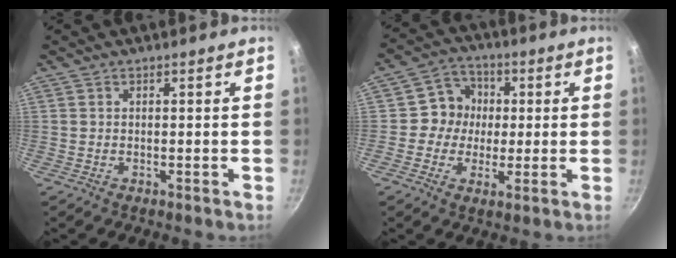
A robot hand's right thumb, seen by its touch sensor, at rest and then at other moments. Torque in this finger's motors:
{"motor_torque": [-0.41, 0.22, -0.24, 0.09, -0.02]}